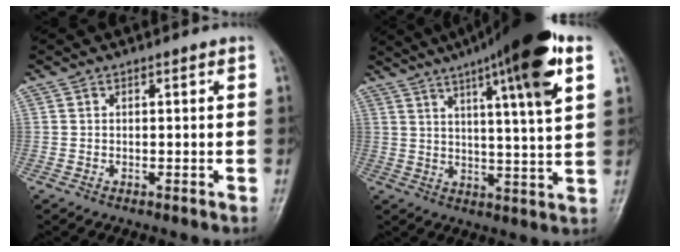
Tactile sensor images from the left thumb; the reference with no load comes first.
{"total": 19.4, "force": [10.0, 2.5, 16.4], "torque": [-0.240, -0.015, 0.146]}